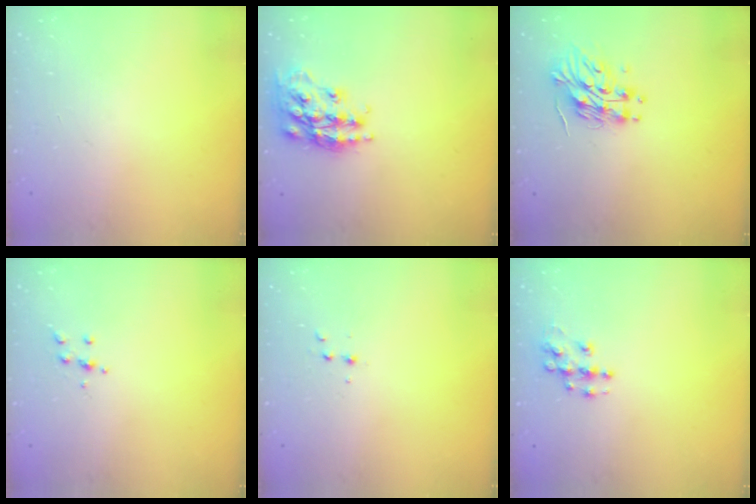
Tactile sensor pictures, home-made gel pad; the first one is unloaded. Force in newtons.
{"total": 18.2, "press": 18.1, "slide": 1.1}
{"total": 12.2, "press": 12.1, "slide": 1.2}
{"total": 4.0, "press": 3.9, "slide": 0.9}
{"total": 2.9, "press": 2.7, "slide": 1.1}
{"total": 7.5, "press": 7.5, "slide": 0.4}